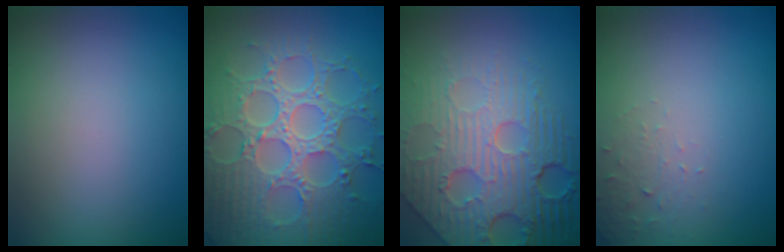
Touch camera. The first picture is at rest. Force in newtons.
{"total": 8.7, "press": 6.5, "slide": 5.8}
{"total": 8.6, "press": 5.9, "slide": 6.2}
{"total": 1.6, "press": 1.6, "slide": 0.4}